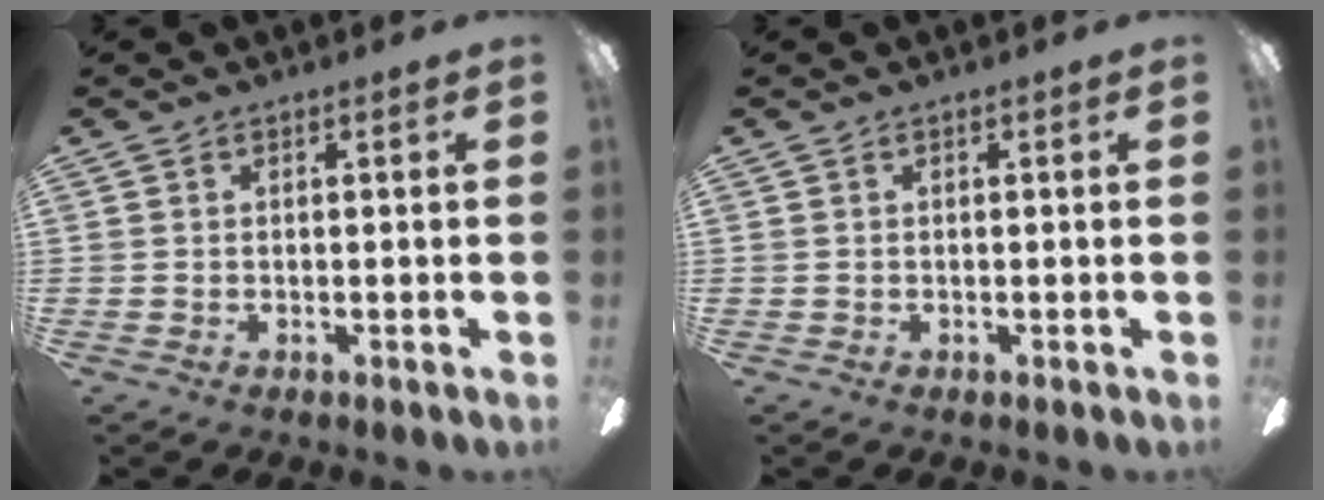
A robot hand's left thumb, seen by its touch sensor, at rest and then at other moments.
{"total": 0.0}